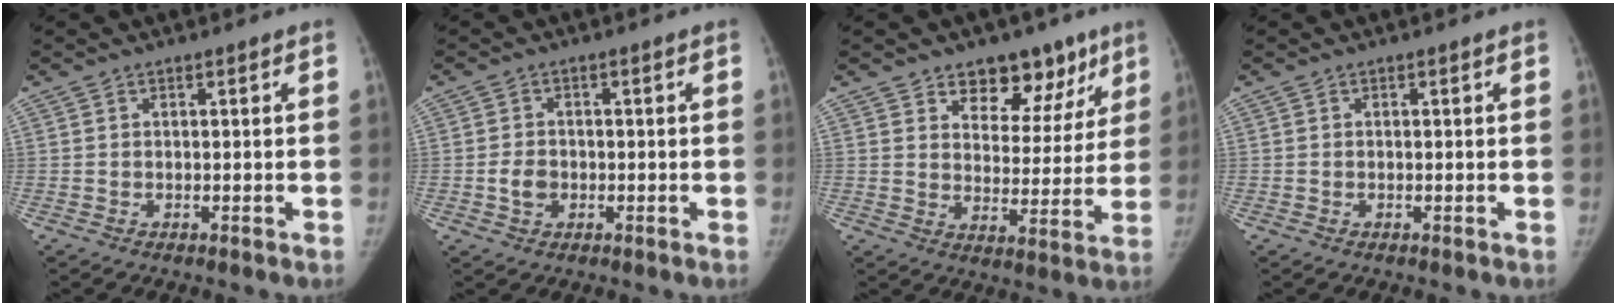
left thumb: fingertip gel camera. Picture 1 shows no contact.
{"total": 3.2, "force": [-0.7, 2.5, 1.8], "torque": [-0.027, 0.007, -0.013]}
{"total": 12.4, "force": [8.1, 7.8, 5.3], "torque": [-0.008, -0.034, 0.116]}
{"total": 0.0}